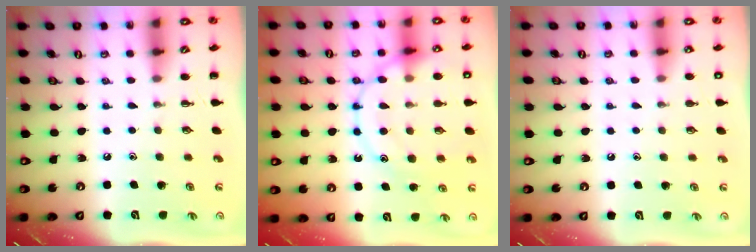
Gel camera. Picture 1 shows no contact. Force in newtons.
{"total": 17.9, "press": 17.9, "slide": 1.7}
{"total": 1.4, "press": 1.4, "slide": 0.1}